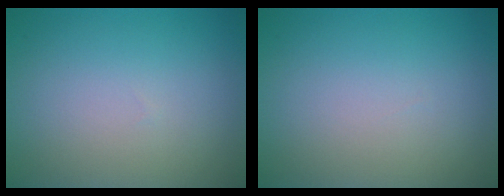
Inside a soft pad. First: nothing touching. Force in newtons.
{"total": 0.0}